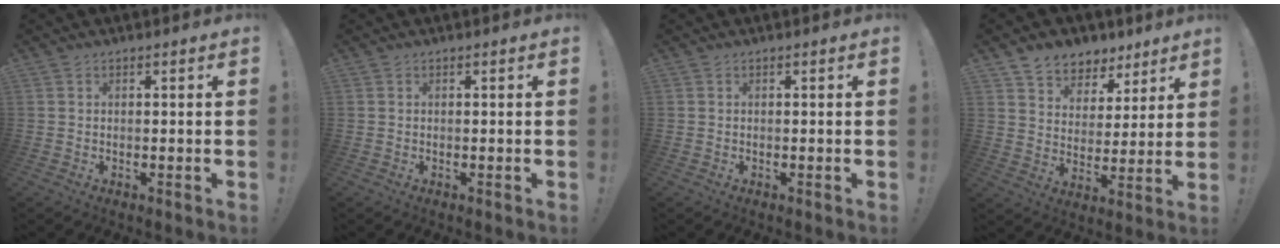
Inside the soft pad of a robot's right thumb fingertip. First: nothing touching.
{"total": 0.0}
{"total": 0.0}
{"total": 7.4, "force": [5.0, 5.5, 0.8], "torque": [-0.011, -0.043, 0.100]}